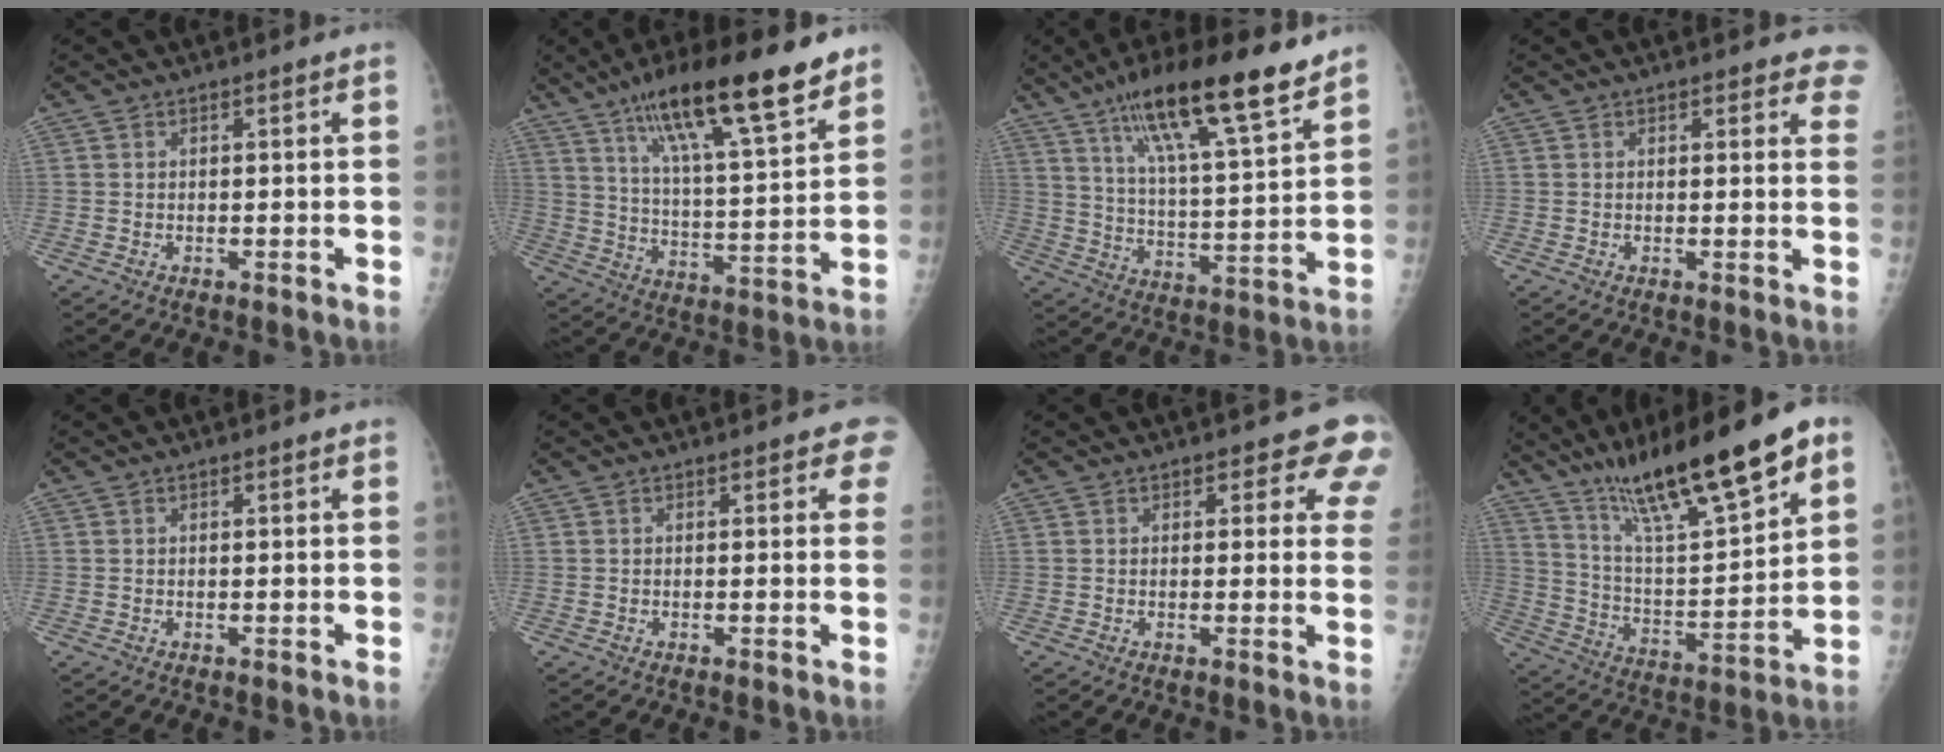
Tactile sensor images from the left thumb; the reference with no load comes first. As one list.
[{"total": 21.6, "force": [14.2, 4.6, 15.6], "torque": [-0.238, -0.049, 0.234]}, {"total": 20.3, "force": [13.5, 3.9, 14.6], "torque": [-0.227, -0.050, 0.226]}, {"total": 5.2, "force": [4.4, 2.1, 1.9], "torque": [0.017, -0.016, 0.031]}, {"total": 0.6, "force": [0.3, 0.3, 0.4], "torque": [-0.007, -0.001, 0.002]}, {"total": 2.7, "force": [1.6, 1.5, 1.6], "torque": [0.010, -0.004, 0.006]}, {"total": 7.3, "force": [5.2, 3.5, 3.8], "torque": [0.003, -0.022, 0.040]}, {"total": 23.6, "force": [15.0, 4.8, 17.6], "torque": [-0.275, -0.048, 0.259]}]